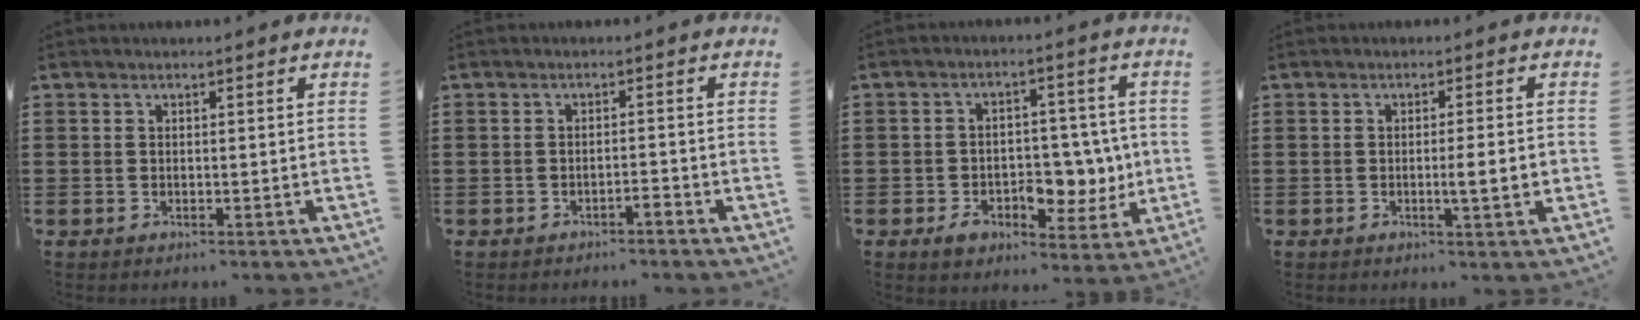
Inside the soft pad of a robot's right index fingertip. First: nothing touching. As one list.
[{"total": 1.5, "force": [-1.3, 0.1, 0.8], "torque": [-0.016, 0.000, -0.025]}, {"total": 8.1, "force": [-1.3, 5.9, 5.4], "torque": [-0.078, 0.012, -0.019]}, {"total": 3.8, "force": [-0.6, 0.2, 3.8], "torque": [-0.064, -0.004, -0.011]}]